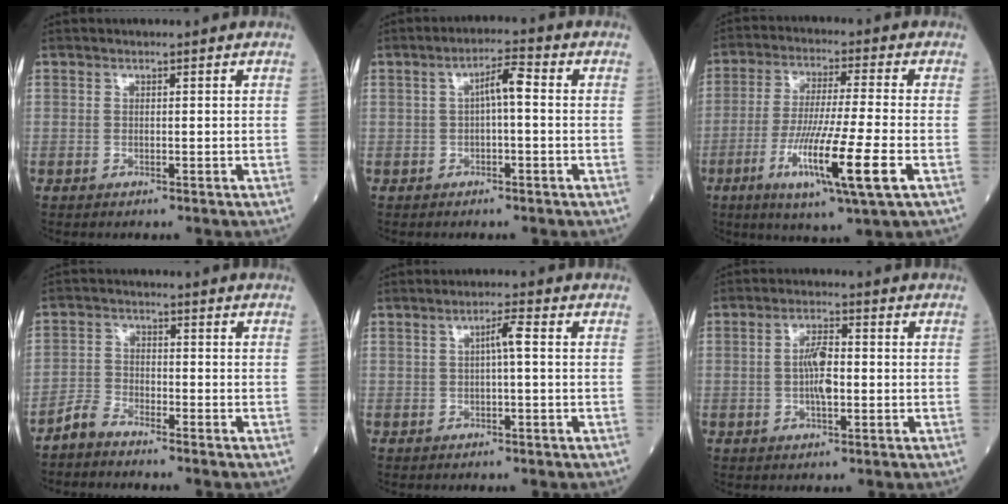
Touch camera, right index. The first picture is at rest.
{"total": 3.8, "force": [0.4, 0.8, 3.7], "torque": [-0.056, 0.017, 0.002]}
{"total": 13.4, "force": [-4.8, -0.2, 12.5], "torque": [-0.234, -0.027, -0.086]}
{"total": 3.0, "force": [-2.9, 0.7, 0.4], "torque": [-0.007, -0.003, -0.062]}
{"total": 2.6, "force": [0.5, 0.3, 2.5], "torque": [-0.040, 0.010, 0.007]}
{"total": 5.0, "force": [-0.3, 1.4, 4.7], "torque": [-0.092, 0.005, -0.008]}